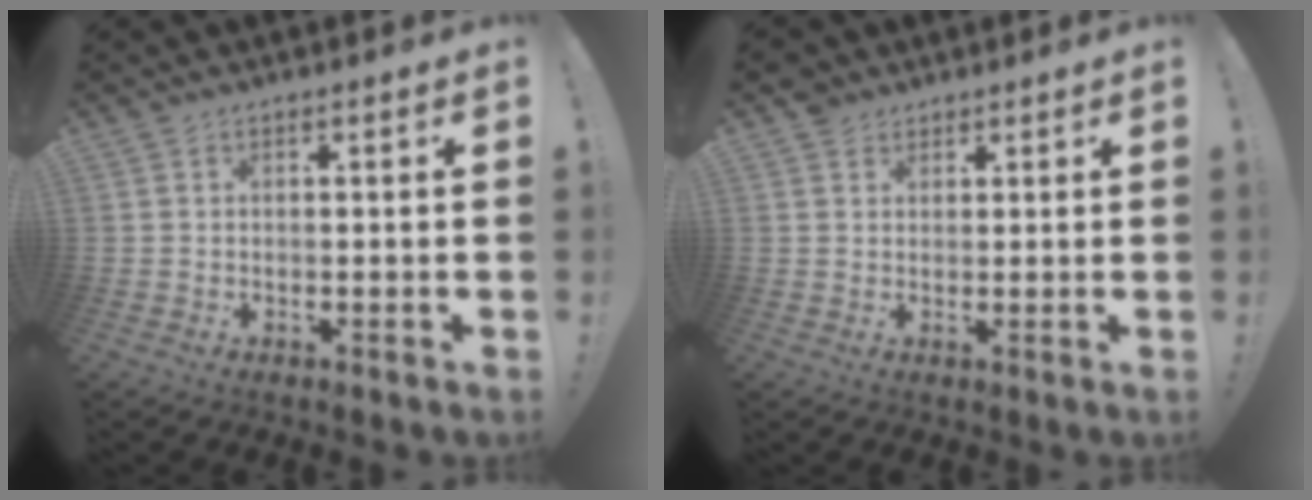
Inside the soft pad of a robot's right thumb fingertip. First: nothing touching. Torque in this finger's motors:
{"motor_torque": [0.29, 1.68, 0.77, 0.64, 0.00]}